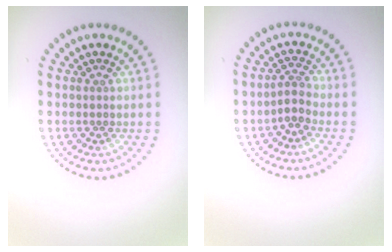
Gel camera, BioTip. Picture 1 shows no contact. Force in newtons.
{"total": 1.7, "press": 1.3, "slide": 1.1}